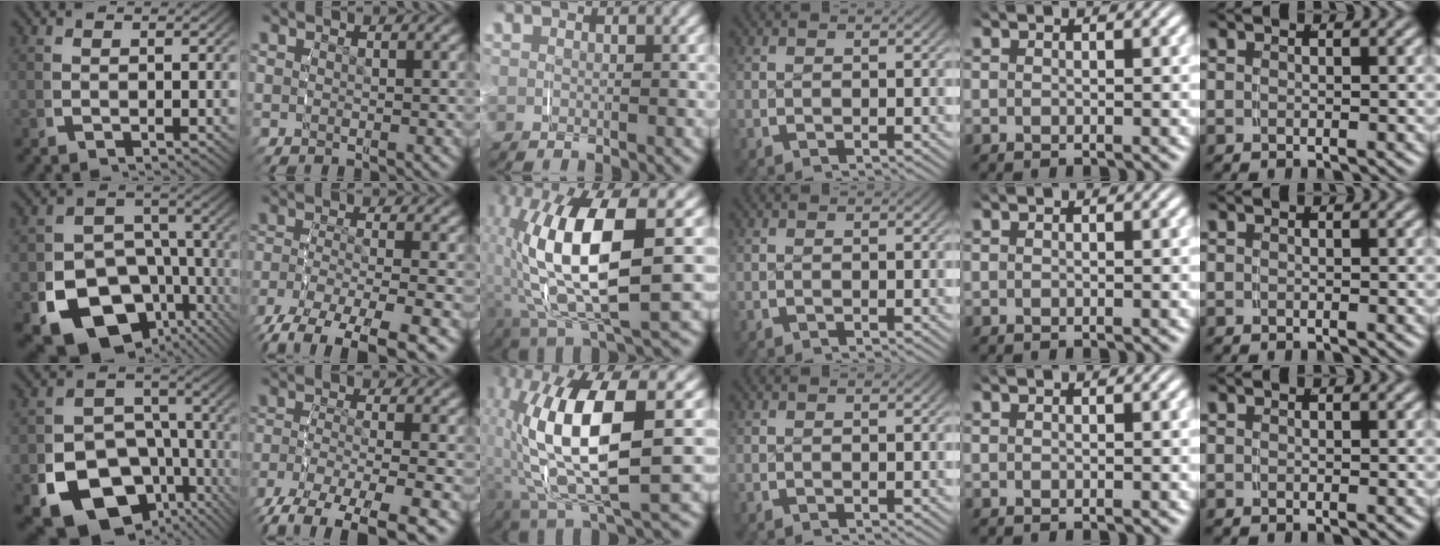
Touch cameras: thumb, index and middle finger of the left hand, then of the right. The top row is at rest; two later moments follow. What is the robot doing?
{"motion": "grasp_and_lifting", "object": "shorts"}